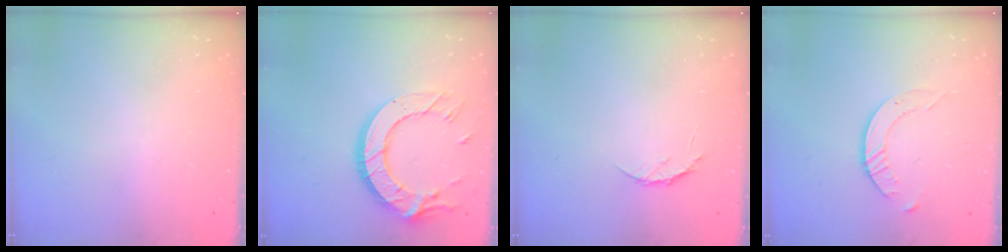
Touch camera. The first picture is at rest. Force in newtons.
{"total": 15.9, "press": 15.9, "slide": 1.0}
{"total": 4.7, "press": 4.6, "slide": 0.4}
{"total": 3.5, "press": 3.5, "slide": 0.5}